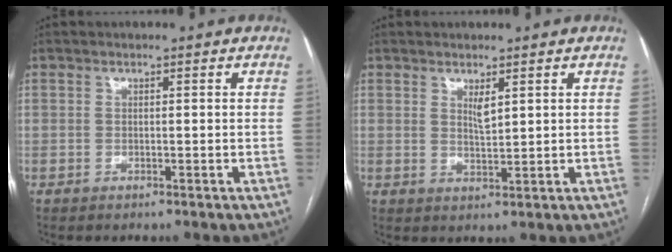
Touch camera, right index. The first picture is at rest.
{"total": 2.1, "force": [1.2, 0.4, 1.7], "torque": [-0.035, -0.006, 0.026]}